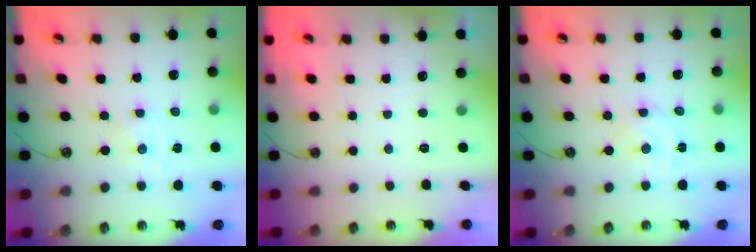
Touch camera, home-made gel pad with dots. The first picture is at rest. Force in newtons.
{"total": 0.0}
{"total": 3.8, "press": 3.7, "slide": 0.5}